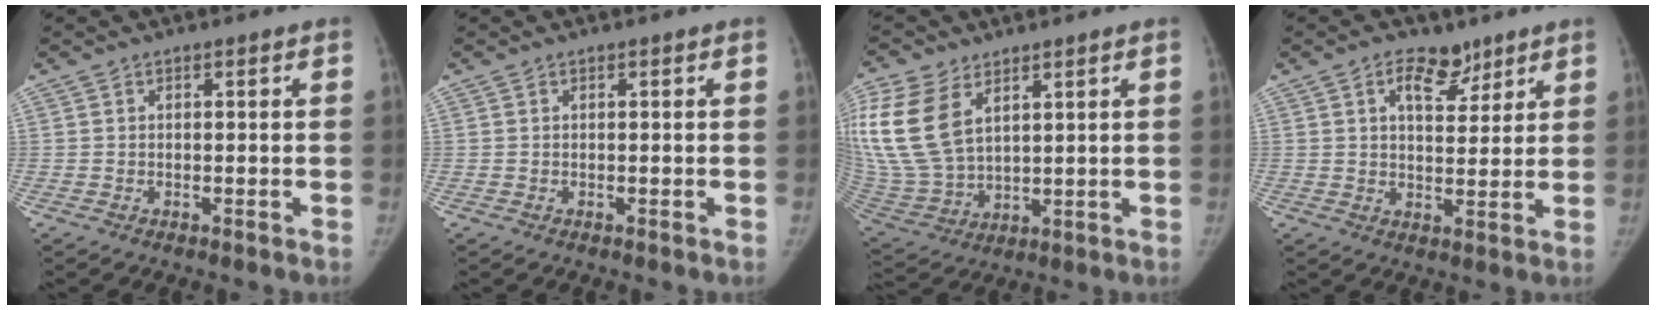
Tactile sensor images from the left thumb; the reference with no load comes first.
{"total": 0.0}
{"total": 18.2, "force": [7.6, 11.2, 12.1], "torque": [-0.273, -0.022, 0.159]}
{"total": 6.6, "force": [3.9, 3.7, 3.8], "torque": [-0.031, -0.025, 0.059]}